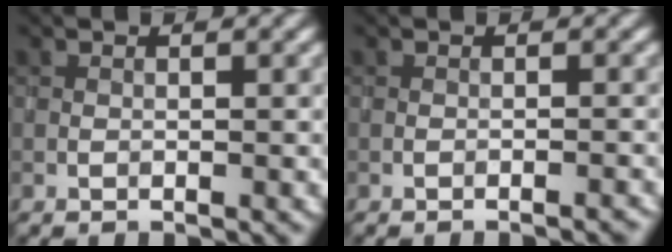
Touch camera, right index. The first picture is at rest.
{"total": 1.1, "force": [-1.1, 0.0, 0.4], "torque": [-0.006, 0.010, -0.015]}